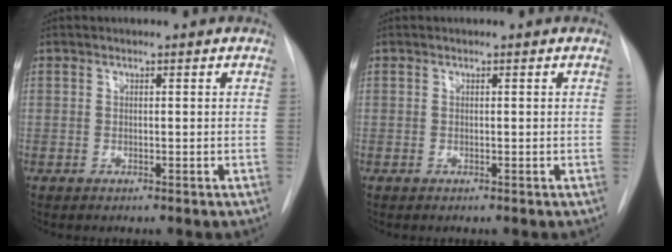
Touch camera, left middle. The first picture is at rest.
{"total": 0.0}